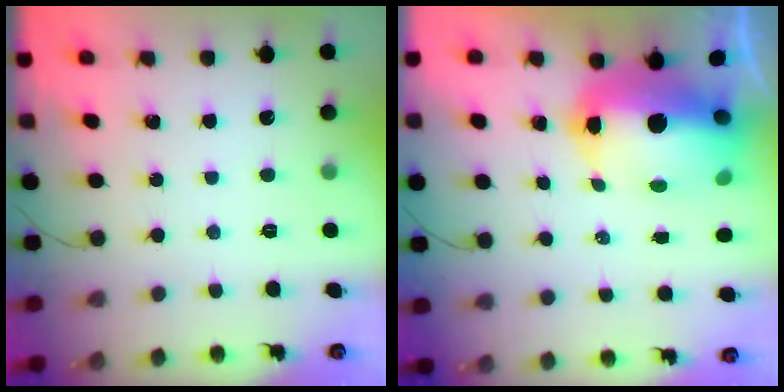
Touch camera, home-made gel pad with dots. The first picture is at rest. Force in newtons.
{"total": 17.4, "press": 17.0, "slide": 3.7}